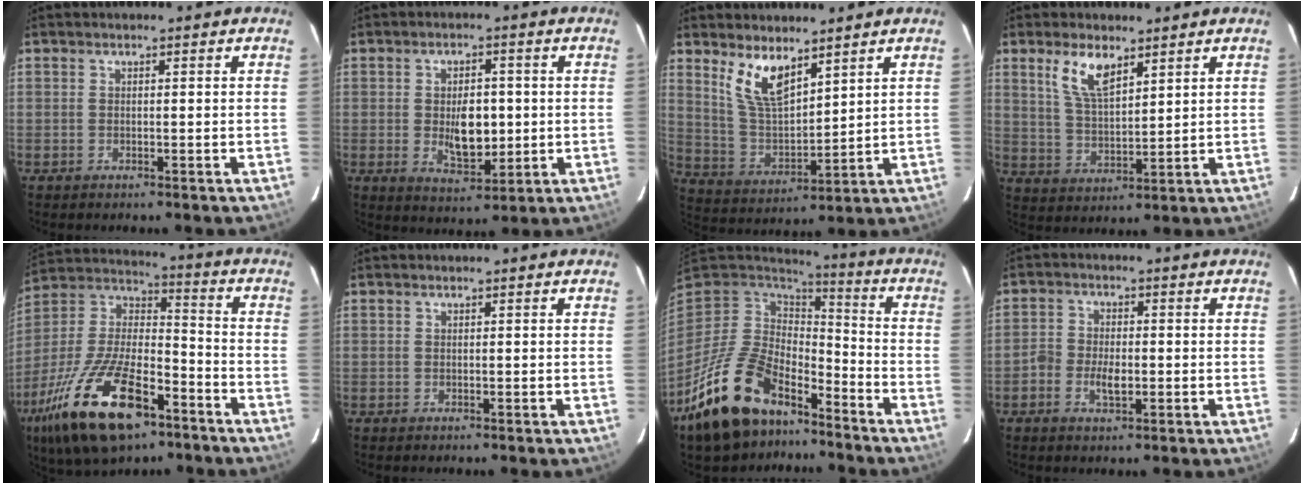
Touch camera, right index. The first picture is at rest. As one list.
[{"total": 7.9, "force": [-0.3, 4.2, 6.7], "torque": [-0.116, -0.005, 0.004]}, {"total": 9.5, "force": [6.2, 3.6, 6.3], "torque": [-0.123, -0.004, 0.133]}, {"total": 7.8, "force": [4.7, 3.1, 5.5], "torque": [-0.105, 0.003, 0.098]}, {"total": 24.9, "force": [-14.0, 10.4, 17.8], "torque": [-0.363, -0.026, -0.242]}, {"total": 0.0}, {"total": 20.6, "force": [-13.9, 10.0, 11.3], "torque": [-0.238, -0.017, -0.234]}, {"total": 4.5, "force": [-1.6, 2.6, 3.2], "torque": [-0.071, 0.003, -0.034]}]